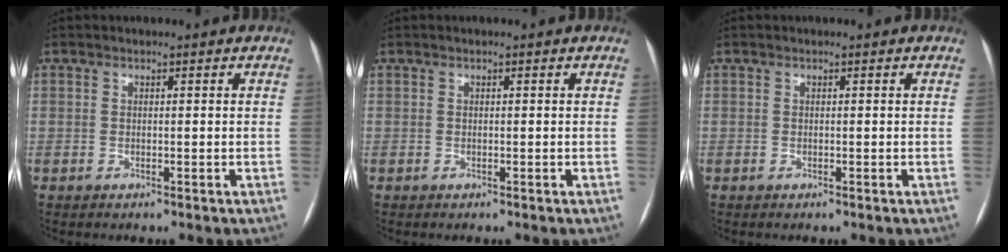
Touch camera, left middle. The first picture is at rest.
{"total": 0.0}
{"total": 0.0}